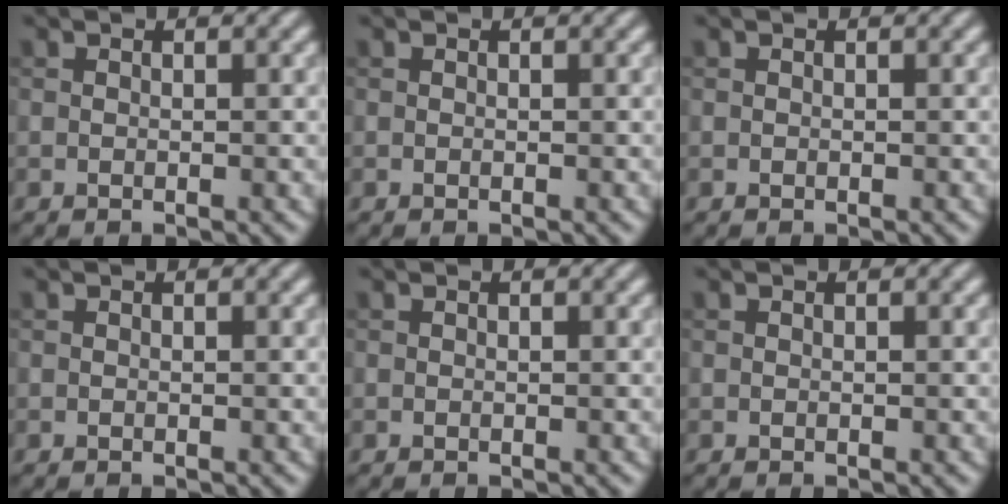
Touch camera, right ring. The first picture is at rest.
{"total": 0.0}
{"total": 0.0}
{"total": 0.0}
{"total": 0.0}
{"total": 0.0}